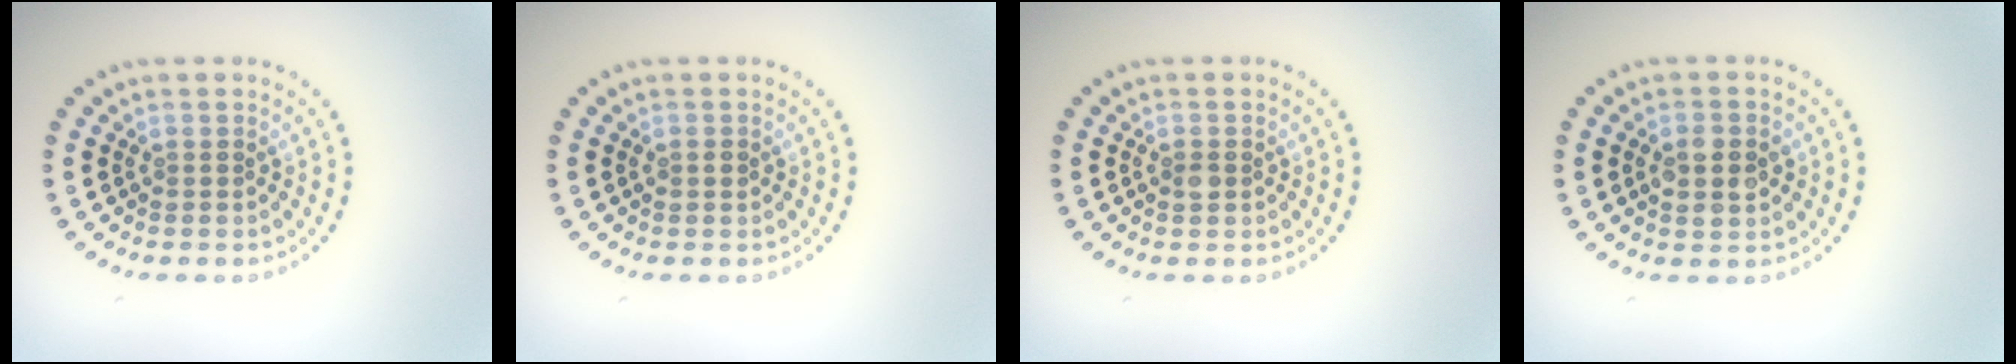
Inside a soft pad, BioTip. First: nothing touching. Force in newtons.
{"total": 0.8, "press": 0.8, "slide": 0.2}
{"total": 1.0, "press": 1.0, "slide": 0.1}
{"total": 2.8, "press": 2.8, "slide": 0.2}